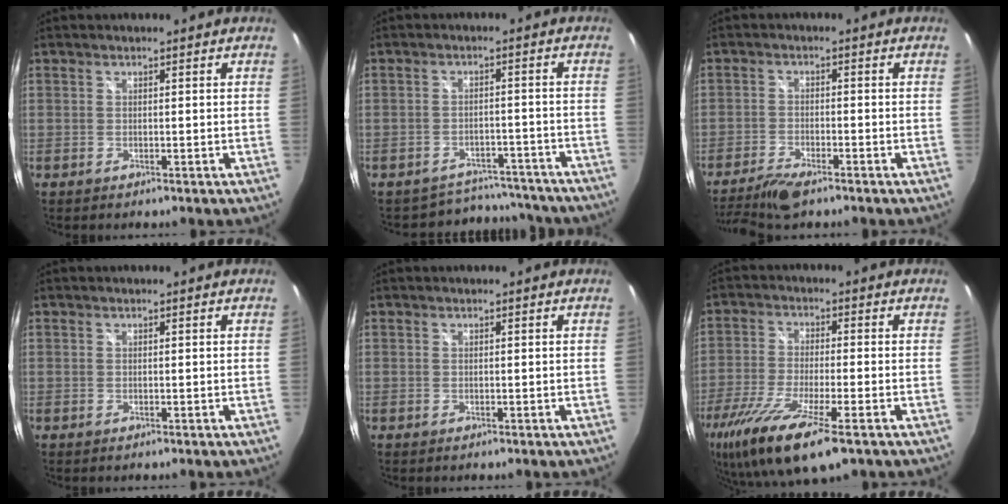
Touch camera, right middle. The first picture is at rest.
{"total": 11.2, "force": [-10.3, 4.3, 1.3], "torque": [-0.030, 0.023, -0.127]}
{"total": 8.3, "force": [-6.5, 2.2, 4.8], "torque": [-0.119, -0.022, -0.119]}
{"total": 0.0}
{"total": 0.0}
{"total": 16.3, "force": [-9.6, 3.4, 12.8], "torque": [-0.261, -0.065, -0.175]}